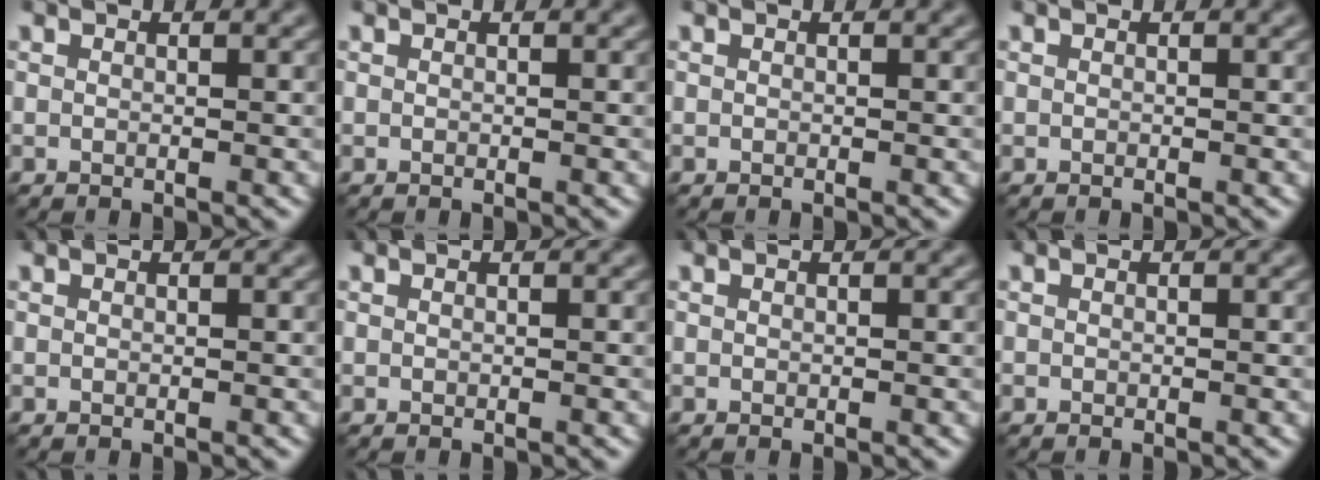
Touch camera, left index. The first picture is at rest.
{"total": 0.0}
{"total": 0.0}
{"total": 0.0}
{"total": 0.0}
{"total": 0.0}
{"total": 0.0}
{"total": 0.0}